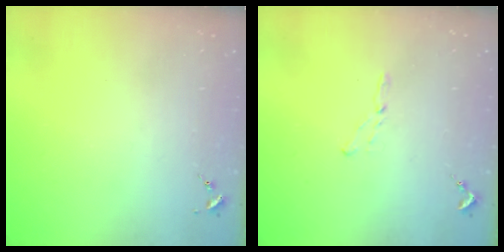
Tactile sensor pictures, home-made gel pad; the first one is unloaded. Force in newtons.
{"total": 3.4, "press": 3.4, "slide": 0.4}